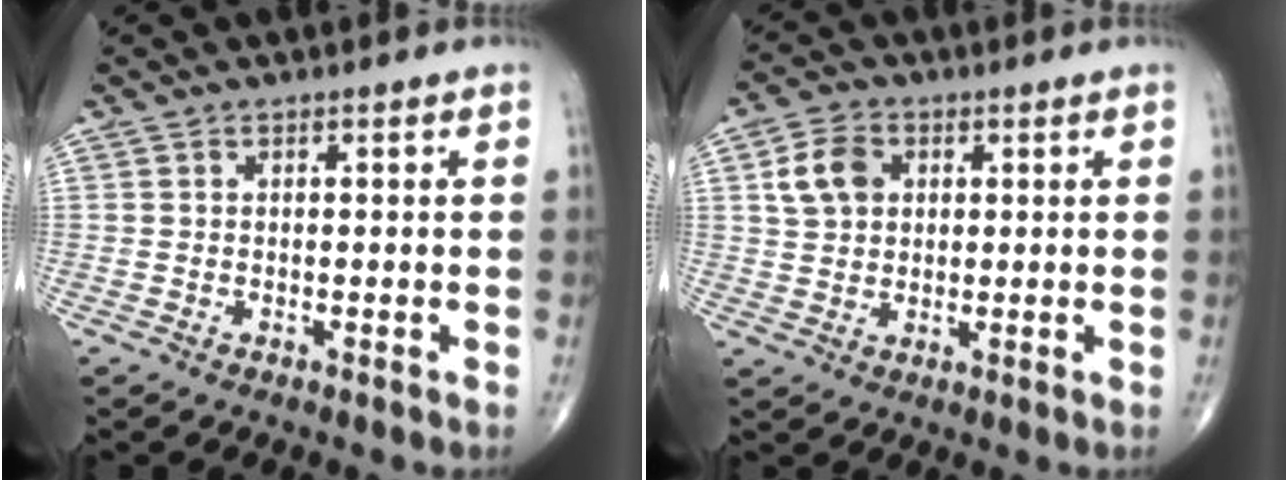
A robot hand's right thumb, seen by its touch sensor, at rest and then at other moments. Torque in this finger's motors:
{"motor_torque": [0.00, 0.06, 0.48, 0.38, 0.05]}